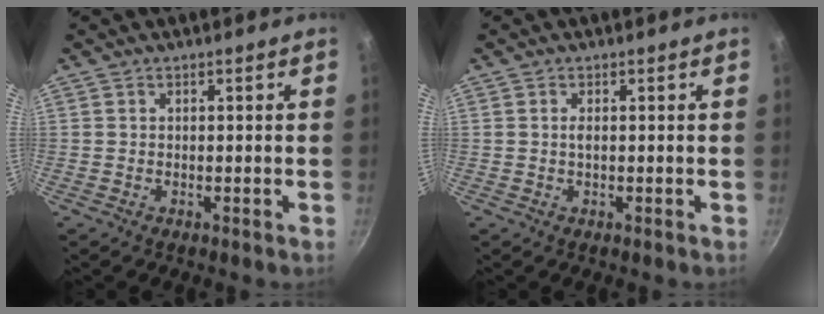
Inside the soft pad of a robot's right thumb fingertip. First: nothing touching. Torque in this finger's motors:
{"motor_torque": [-0.09, 0.35, 0.32, 0.12, -0.05]}